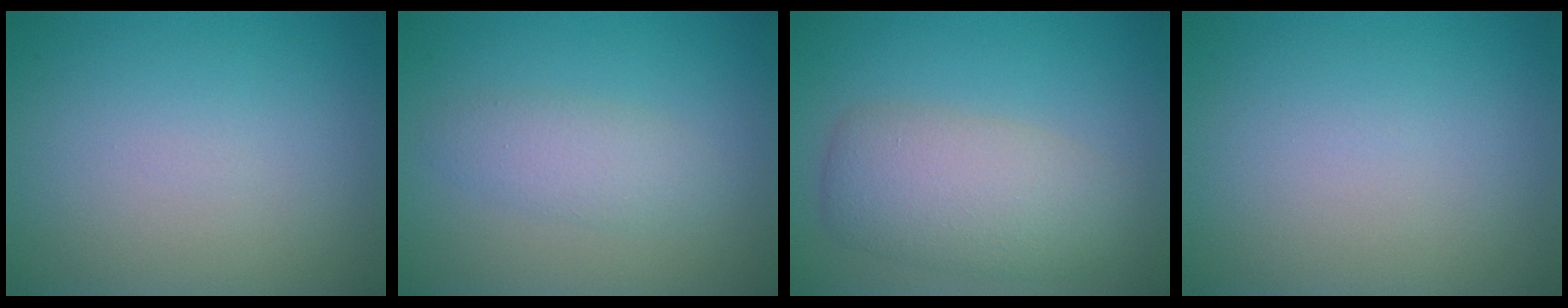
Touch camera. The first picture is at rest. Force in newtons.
{"total": 2.4, "press": 2.4, "slide": 0.1}
{"total": 5.7, "press": 5.7, "slide": 0.2}
{"total": 0.0}